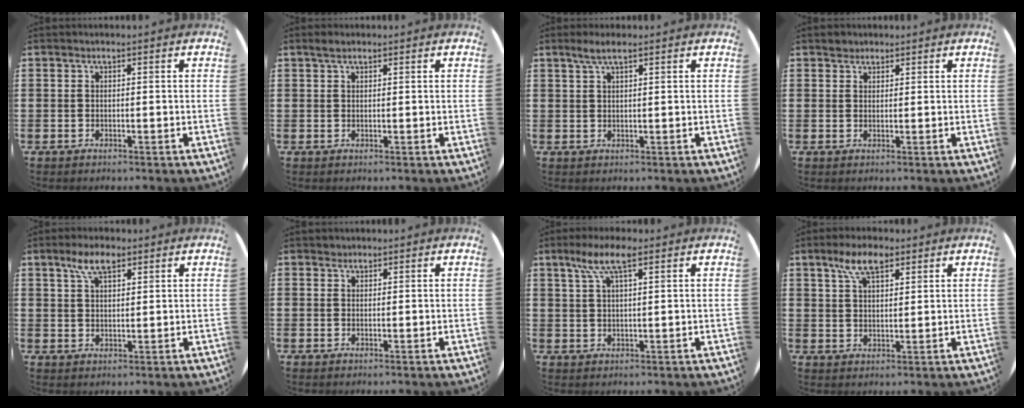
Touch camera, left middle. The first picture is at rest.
{"total": 1.2, "force": [0.9, 0.5, 0.6], "torque": [-0.007, 0.001, 0.015]}
{"total": 2.5, "force": [1.7, 0.2, 1.8], "torque": [-0.037, 0.004, 0.028]}
{"total": 1.4, "force": [1.2, 0.6, 0.0], "torque": [0.006, -0.001, 0.023]}
{"total": 4.9, "force": [3.2, 2.0, 3.2], "torque": [-0.061, 0.005, 0.055]}
{"total": 0.8, "force": [0.7, 0.3, -0.1], "torque": [0.001, 0.003, 0.014]}
{"total": 5.6, "force": [3.2, 1.5, 4.4], "torque": [-0.094, 0.010, 0.055]}
{"total": 6.0, "force": [3.8, 2.5, 3.8], "torque": [-0.077, 0.005, 0.067]}